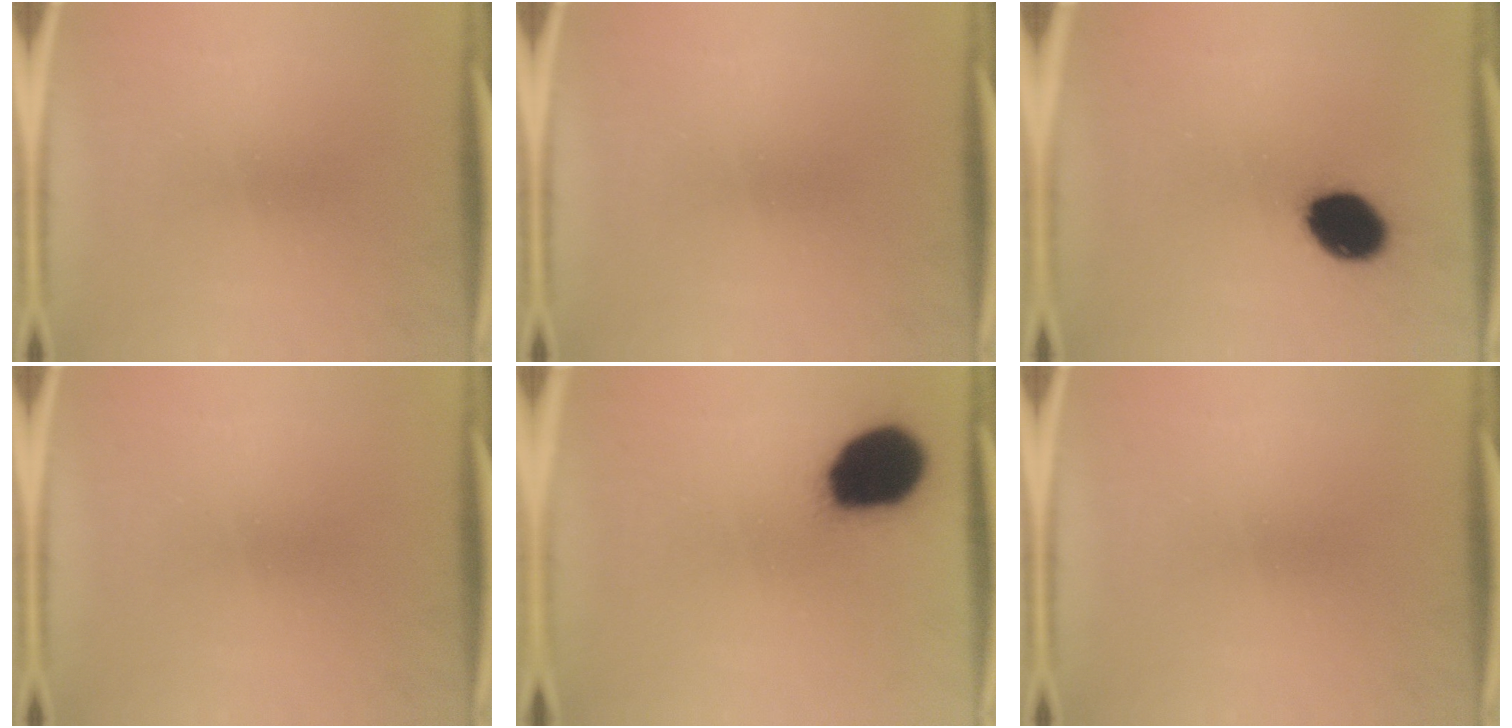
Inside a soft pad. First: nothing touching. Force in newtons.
{"total": 0.0}
{"total": 11.9}
{"total": 0.0}
{"total": 17.1}
{"total": 0.0}